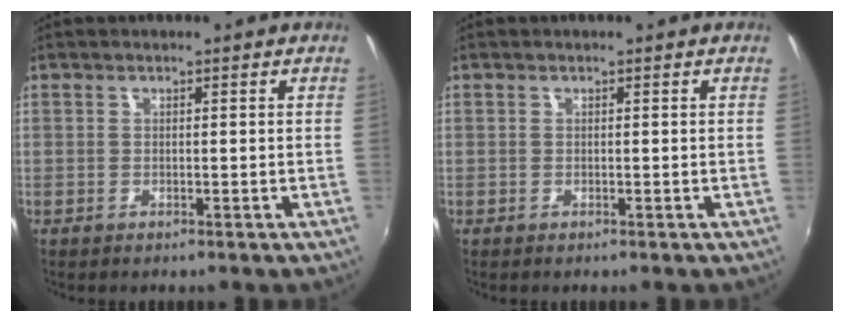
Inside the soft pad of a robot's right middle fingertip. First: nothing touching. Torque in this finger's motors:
{"motor_torque": [-0.02, -0.24, 0.02, 0.00]}